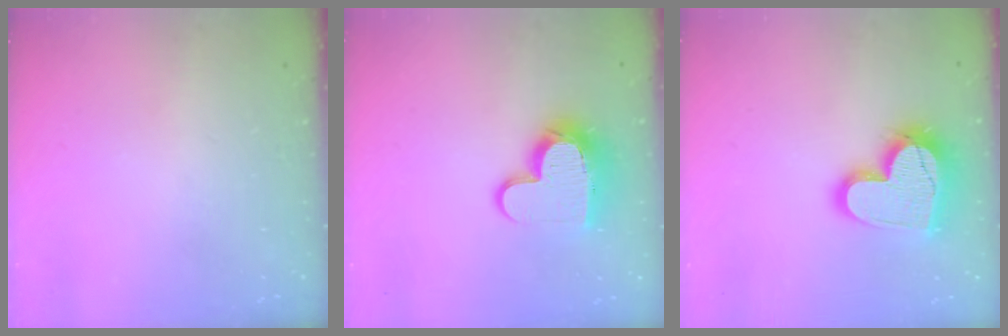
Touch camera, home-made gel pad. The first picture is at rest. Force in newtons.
{"total": 13.0, "press": 13.0, "slide": 1.2}
{"total": 18.6, "press": 18.5, "slide": 1.5}